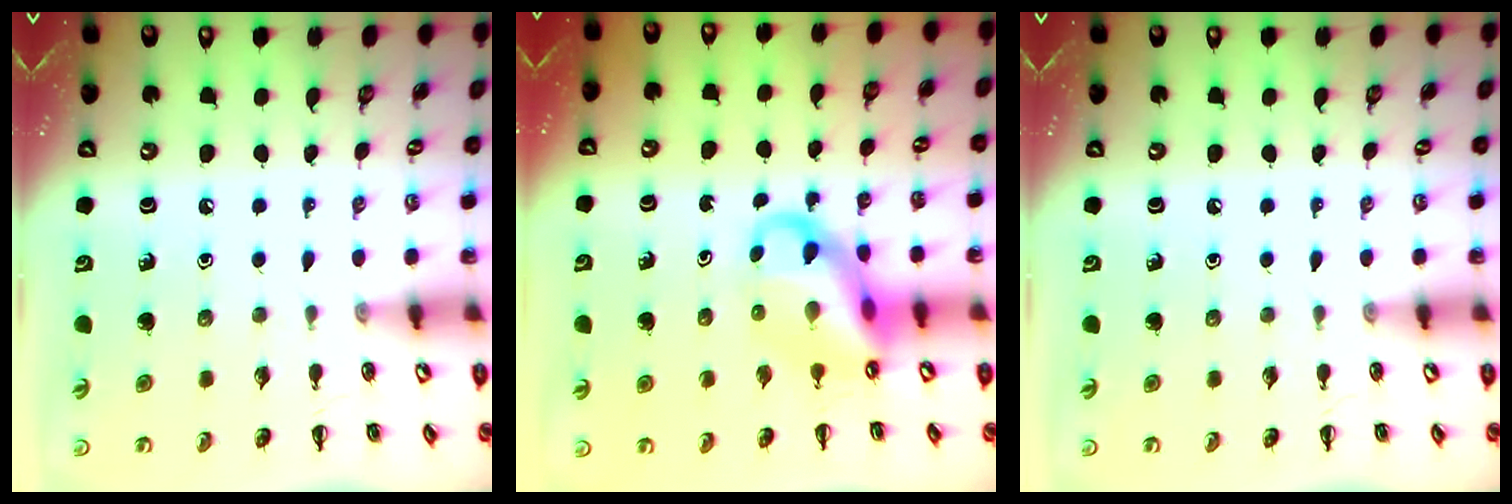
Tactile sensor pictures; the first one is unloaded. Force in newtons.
{"total": 10.8, "press": 10.4, "slide": 2.9}
{"total": 0.0}